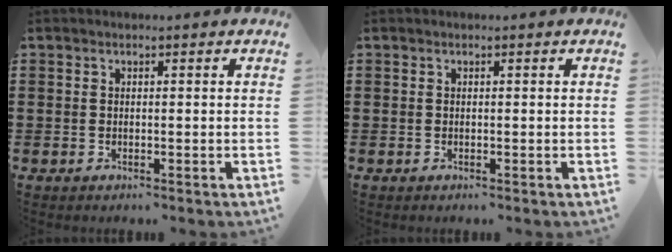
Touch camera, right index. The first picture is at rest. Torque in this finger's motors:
{"motor_torque": [-0.02, 0.03, 0.00, 0.00]}